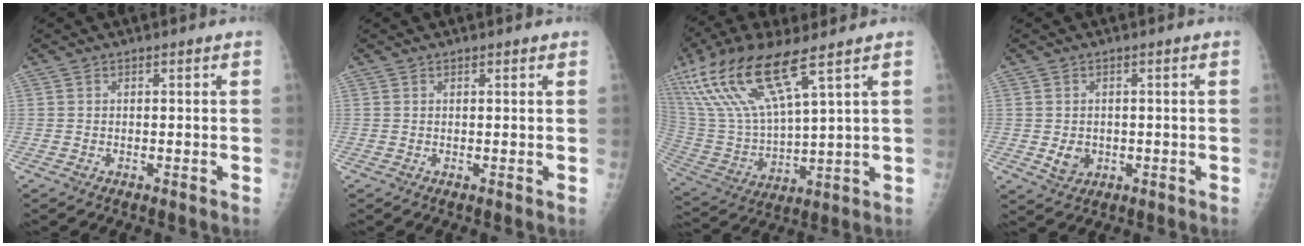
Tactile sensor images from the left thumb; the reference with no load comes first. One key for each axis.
{"total": 0.7, "fx": 0.6, "fy": 0.2, "fz": 0.3, "tx": -0.004, "ty": -0.002, "tz": 0.009}
{"total": 19.0, "fx": 10.9, "fy": 4.7, "fz": 14.8, "tx": -0.318, "ty": -0.030, "tz": 0.225}
{"total": 3.4, "fx": -0.3, "fy": 2.8, "fz": 1.8, "tx": -0.020, "ty": -0.002, "tz": 0.005}